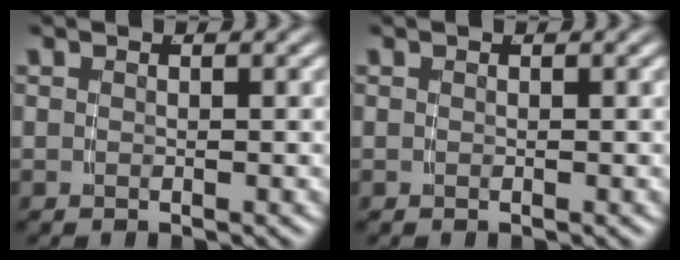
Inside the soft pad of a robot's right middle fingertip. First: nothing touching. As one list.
[{"total": 0.0}]